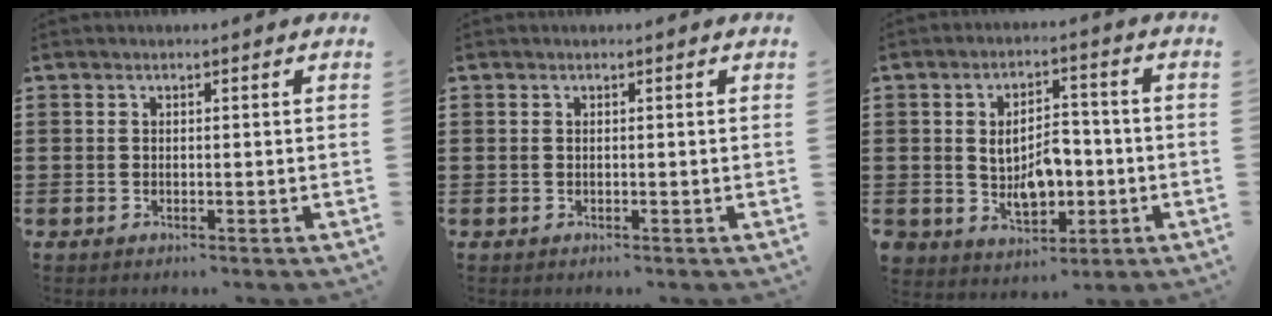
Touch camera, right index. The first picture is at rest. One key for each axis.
{"total": 0.0}
{"total": 6.9, "fx": -0.7, "fy": 4.7, "fz": 5.0, "tx": -0.081, "ty": 0.002, "tz": -0.017}